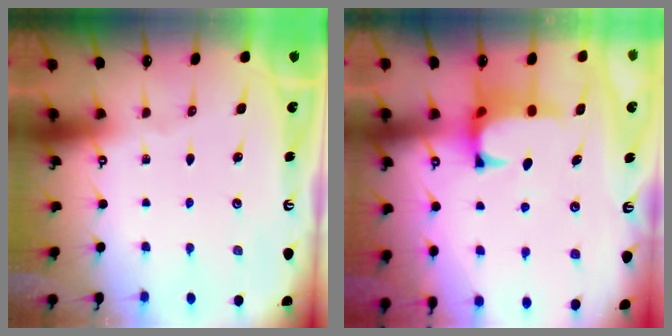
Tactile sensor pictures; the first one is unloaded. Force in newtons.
{"total": 1.4, "press": 1.2, "slide": 0.7}